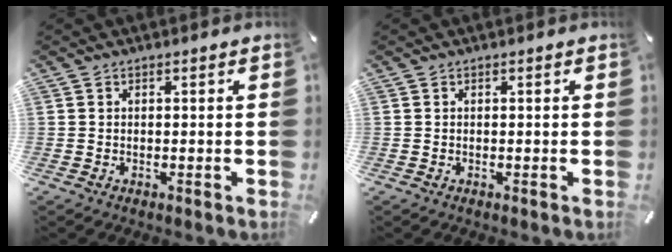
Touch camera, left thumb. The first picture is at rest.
{"total": 0.0}